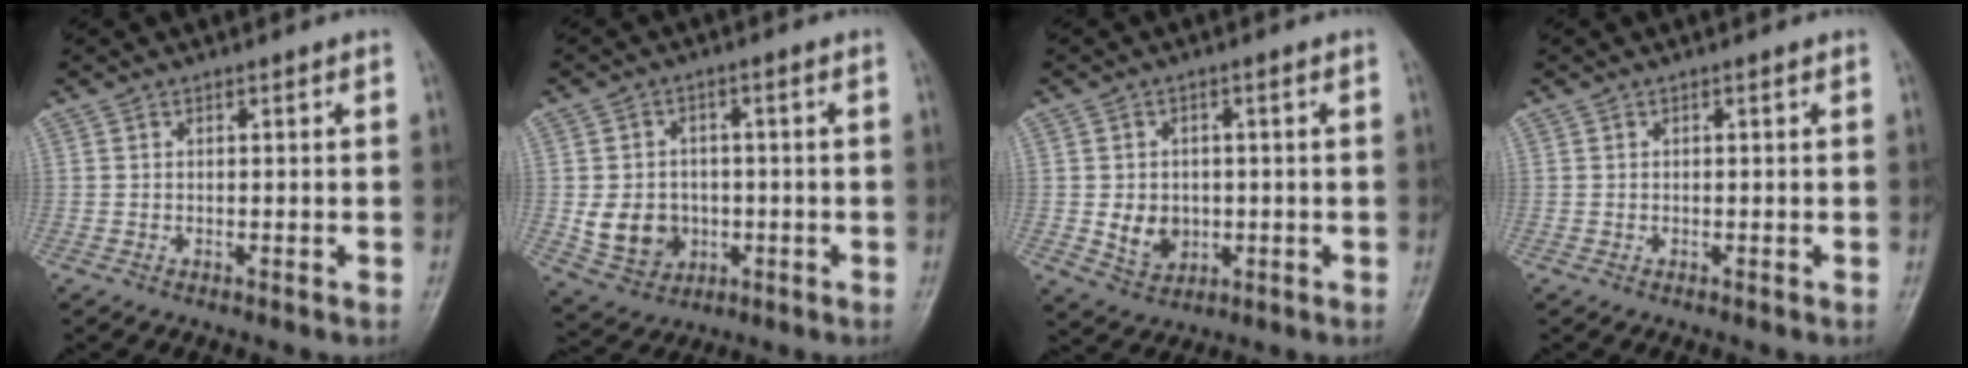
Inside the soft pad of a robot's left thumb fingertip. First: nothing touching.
{"total": 8.5, "force": [-1.1, 7.4, 4.1], "torque": [-0.041, 0.004, -0.006]}
{"total": 6.0, "force": [-0.5, 4.9, 3.3], "torque": [-0.035, -0.002, 0.003]}
{"total": 0.0}